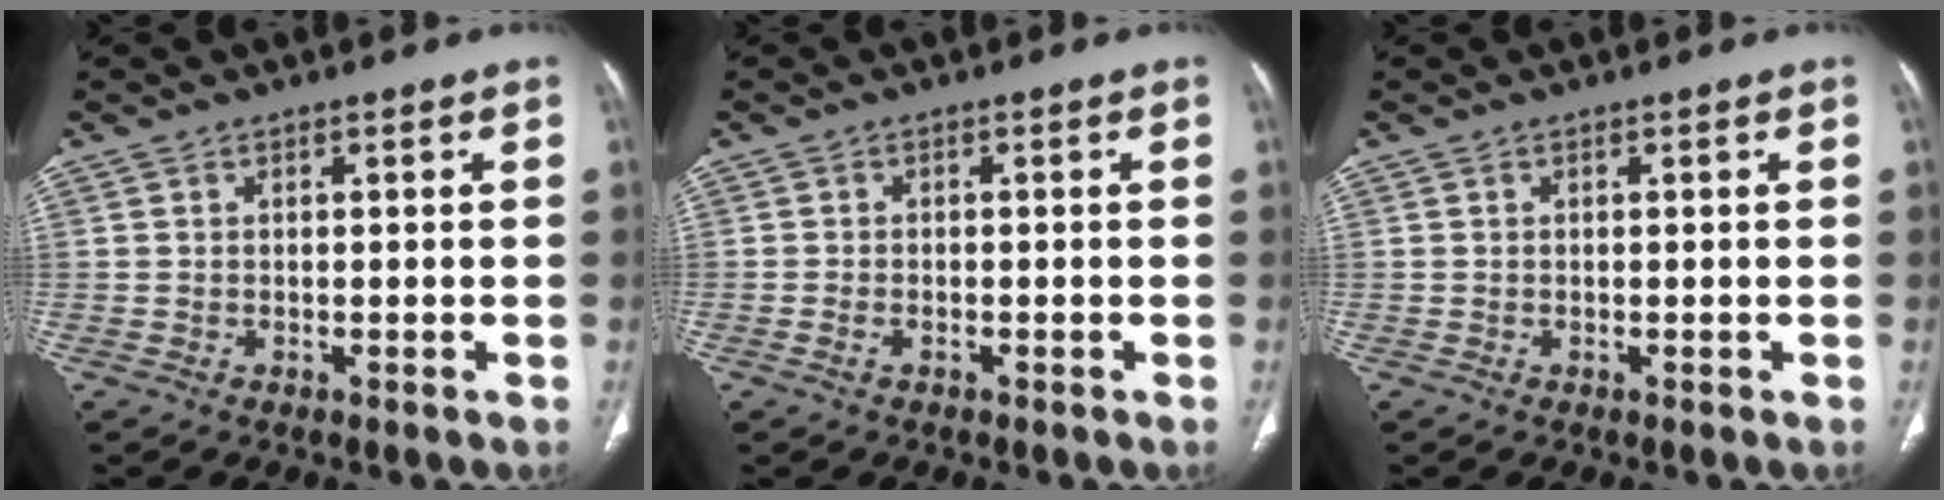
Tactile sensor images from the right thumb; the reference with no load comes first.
{"total": 1.3, "force": [-0.7, 0.7, 0.8], "torque": [-0.020, 0.005, -0.013]}
{"total": 0.0}